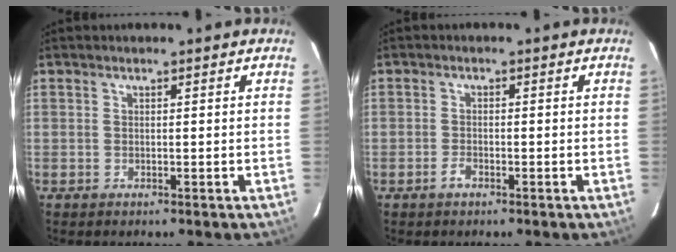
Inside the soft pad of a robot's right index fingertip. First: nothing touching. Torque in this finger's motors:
{"motor_torque": [0.49, -0.08, 0.03, -0.07]}